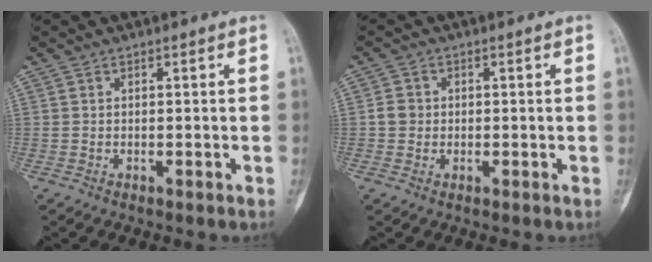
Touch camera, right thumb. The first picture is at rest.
{"total": 2.7, "force": [0.1, 2.6, 1.0], "torque": [-0.005, 0.007, -0.001]}